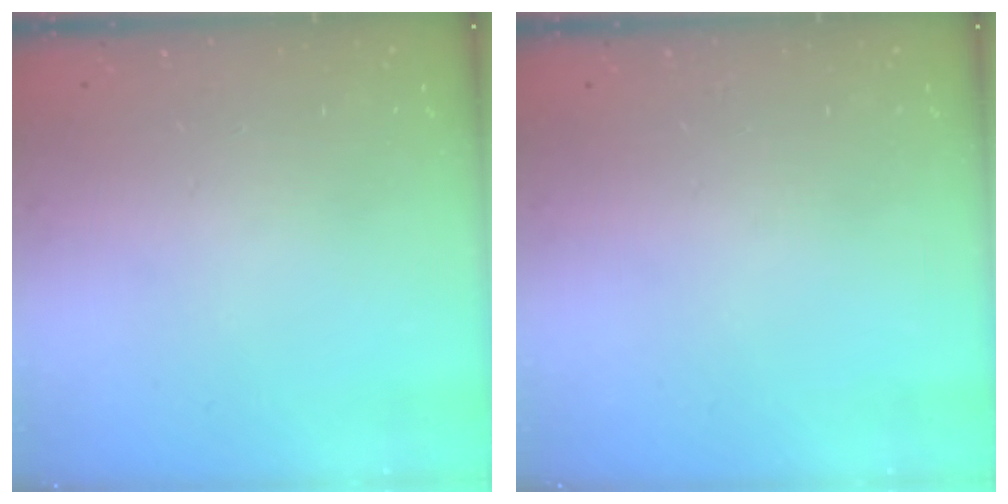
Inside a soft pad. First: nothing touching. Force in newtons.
{"total": 0.0}